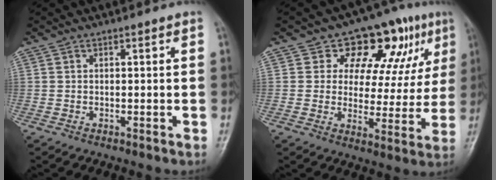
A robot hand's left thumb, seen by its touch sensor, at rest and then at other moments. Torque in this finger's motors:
{"motor_torque": [0.40, 0.47, 0.05, -0.16, 0.08]}